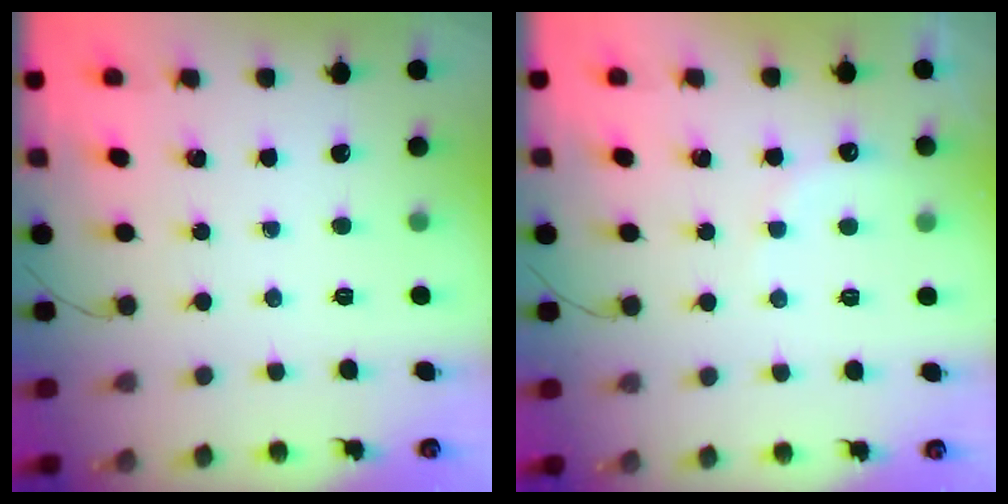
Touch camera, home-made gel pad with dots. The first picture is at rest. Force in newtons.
{"total": 8.4, "press": 8.2, "slide": 1.6}